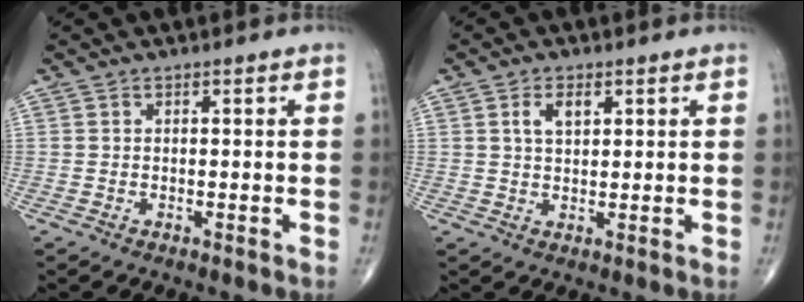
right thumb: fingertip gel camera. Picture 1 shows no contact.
{"total": 3.5, "force": [1.4, 1.8, 2.7], "torque": [-0.042, -0.002, 0.025]}